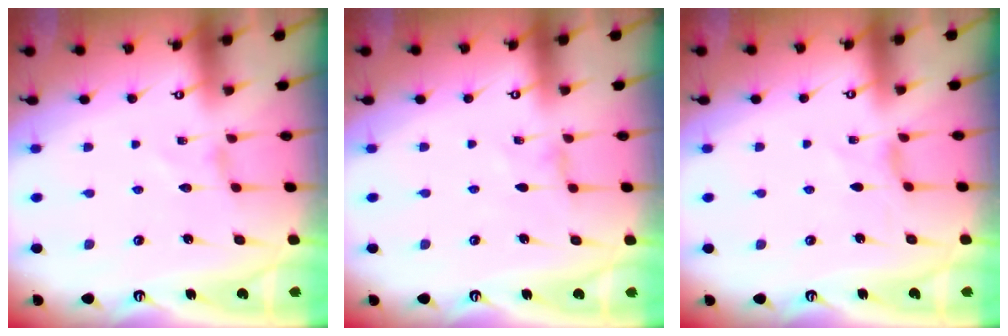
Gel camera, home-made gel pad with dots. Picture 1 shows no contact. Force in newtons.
{"total": 0.0}
{"total": 0.8, "press": 0.8, "slide": 0.3}